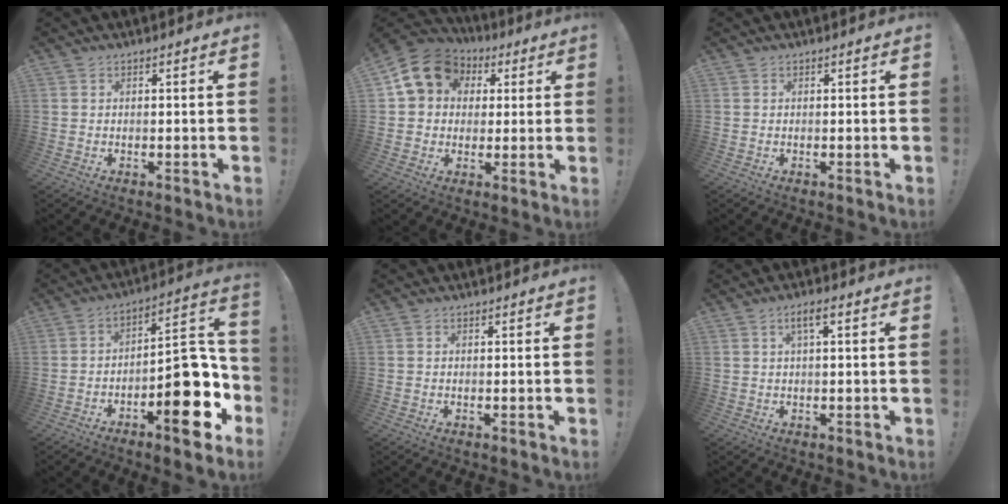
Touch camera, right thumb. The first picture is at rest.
{"total": 15.4, "force": [6.1, 11.9, 7.7], "torque": [-0.109, -0.018, 0.117]}
{"total": 0.0}
{"total": 17.9, "force": [-6.4, 7.7, 14.9], "torque": [-0.160, 0.042, -0.094]}
{"total": 0.0}
{"total": 3.6, "force": [1.1, 0.6, 3.3], "torque": [-0.061, 0.002, 0.016]}